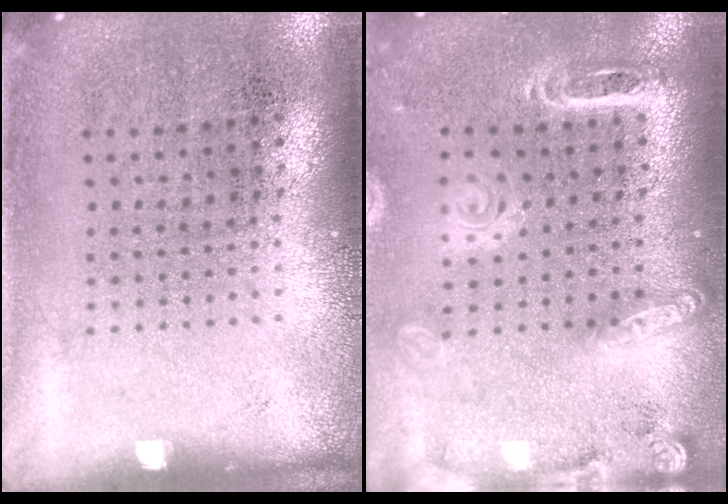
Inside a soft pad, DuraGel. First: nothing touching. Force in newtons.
{"total": 2.0, "press": 1.8, "slide": 0.8}